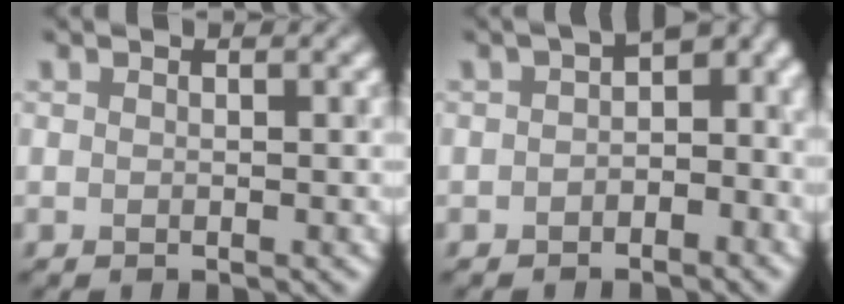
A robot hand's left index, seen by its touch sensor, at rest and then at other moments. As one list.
[{"total": 5.3, "force": [-0.9, 3.1, 4.2], "torque": [-0.041, 0.017, -0.028]}]